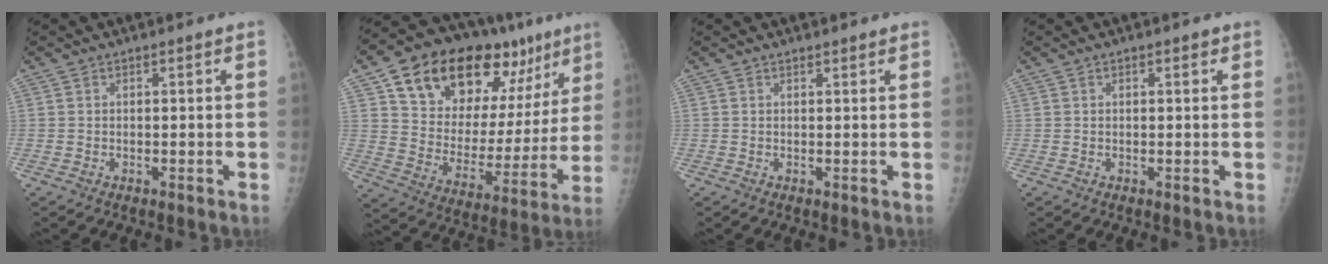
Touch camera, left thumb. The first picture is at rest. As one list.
[{"total": 27.4, "force": [15.3, 14.1, 17.8], "torque": [-0.227, -0.021, 0.249]}, {"total": 1.2, "force": [1.0, 0.2, 0.5], "torque": [-0.002, 0.001, 0.013]}, {"total": 0.9, "force": [0.5, 0.4, 0.6], "torque": [-0.004, 0.001, 0.004]}]